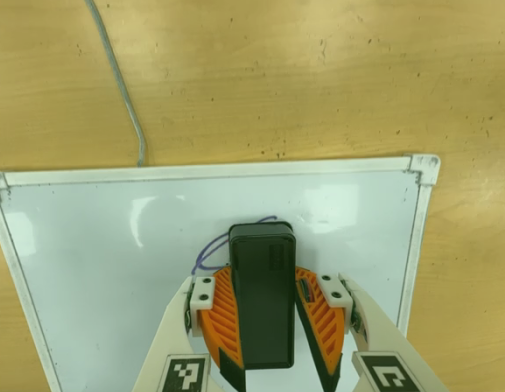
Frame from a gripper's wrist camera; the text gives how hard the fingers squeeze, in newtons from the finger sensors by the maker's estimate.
{"total": 14.3, "left": 15.9, "right": 12.8}